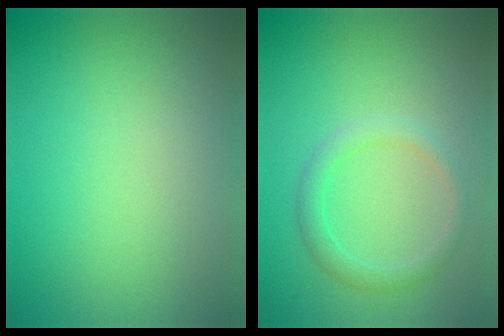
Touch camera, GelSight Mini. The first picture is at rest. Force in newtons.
{"total": 1.9, "press": 1.9, "slide": 0.1}